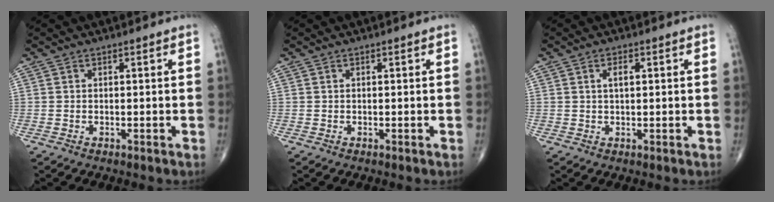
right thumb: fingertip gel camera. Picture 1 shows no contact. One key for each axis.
{"total": 0.0}
{"total": 2.1, "fx": 0.6, "fy": 1.0, "fz": 1.8, "tx": -0.031, "ty": 0.001, "tz": 0.009}